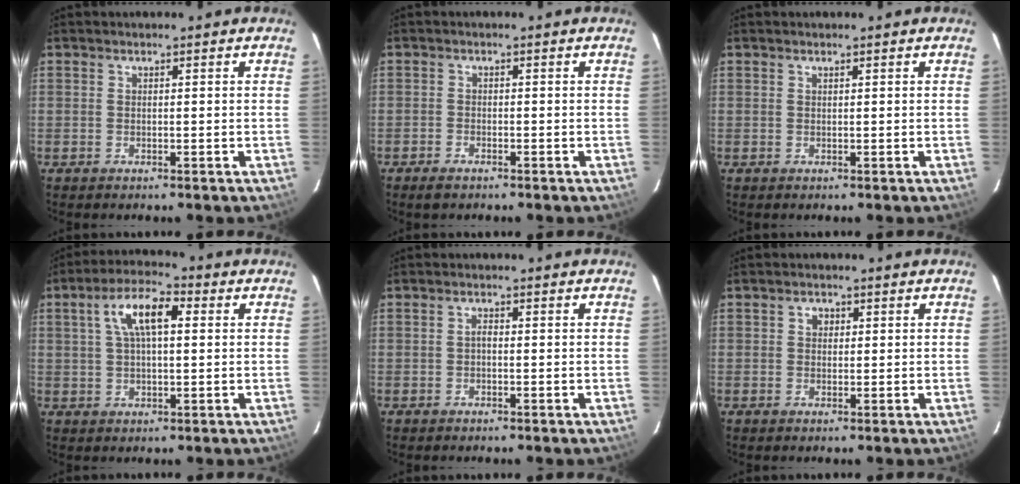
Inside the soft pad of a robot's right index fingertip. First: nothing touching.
{"total": 1.9, "force": [-1.5, 0.8, 0.7], "torque": [-0.024, 0.000, -0.029]}
{"total": 0.0}
{"total": 8.7, "force": [2.4, 3.4, 7.6], "torque": [-0.141, 0.022, 0.043]}
{"total": 0.7, "force": [-0.2, 0.4, 0.6], "torque": [-0.011, 0.005, -0.005]}
{"total": 1.8, "force": [0.5, 1.6, 0.7], "torque": [-0.009, 0.008, 0.008]}